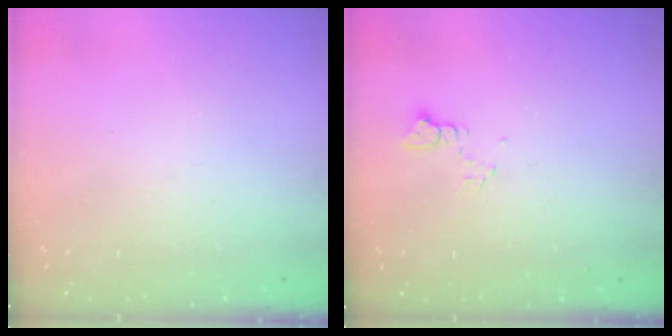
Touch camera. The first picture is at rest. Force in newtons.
{"total": 4.6, "press": 4.5, "slide": 0.6}